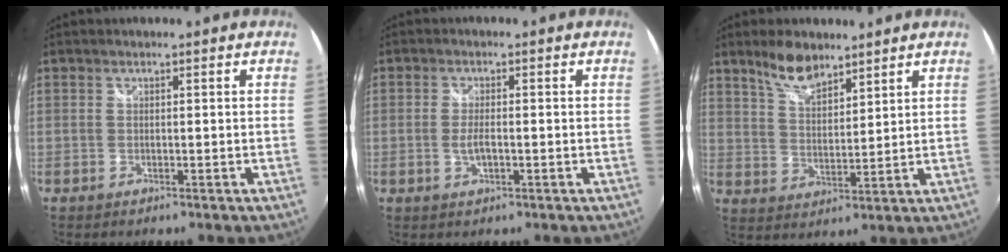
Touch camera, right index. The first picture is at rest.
{"total": 2.7, "force": [-0.7, 0.9, 2.4], "torque": [-0.049, -0.004, -0.014]}
{"total": 7.5, "force": [5.8, 2.9, 3.8], "torque": [-0.065, 0.003, 0.111]}